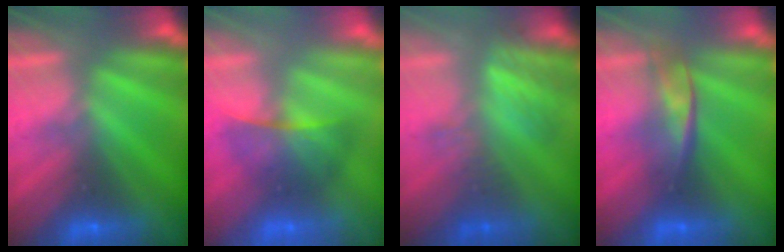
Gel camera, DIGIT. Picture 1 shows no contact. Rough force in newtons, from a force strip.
{"total": 2.2}
{"total": 2.8}
{"total": 2.2}